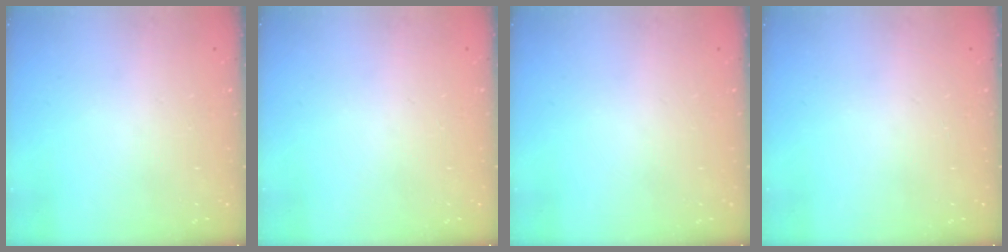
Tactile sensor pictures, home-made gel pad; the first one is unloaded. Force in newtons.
{"total": 0.0}
{"total": 0.0}
{"total": 0.0}